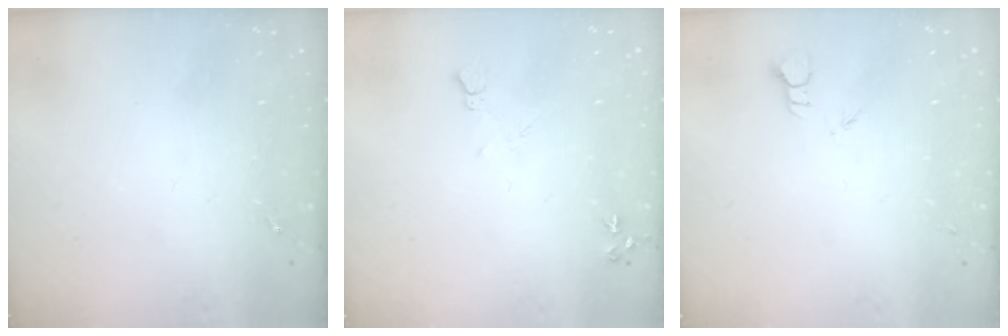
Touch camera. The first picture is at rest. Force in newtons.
{"total": 7.6, "press": 7.6, "slide": 0.8}
{"total": 2.0, "press": 2.0, "slide": 0.1}